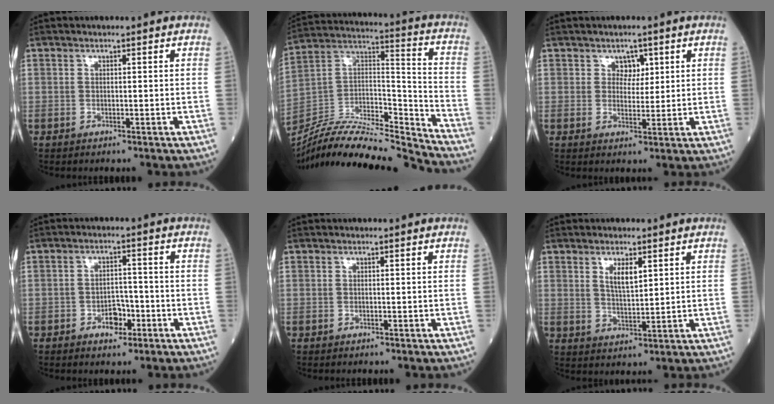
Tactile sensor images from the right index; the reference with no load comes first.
{"total": 23.1, "force": [-21.7, 0.9, 7.8], "torque": [-0.163, 0.017, -0.374]}
{"total": 2.7, "force": [1.3, 1.9, 1.3], "torque": [-0.011, 0.001, 0.020]}
{"total": 3.7, "force": [-1.9, 2.2, 2.3], "torque": [-0.026, 0.007, -0.029]}
{"total": 0.0}
{"total": 4.2, "force": [2.0, 1.2, 3.4], "torque": [-0.067, -0.002, 0.040]}